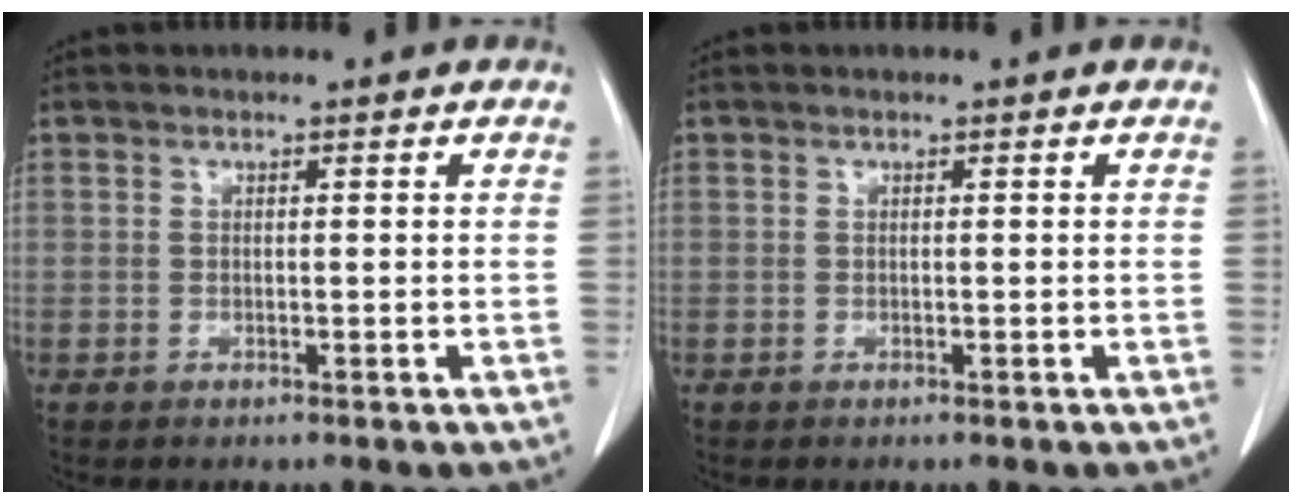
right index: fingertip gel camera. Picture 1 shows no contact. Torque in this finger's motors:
{"motor_torque": [-0.02, -0.02, 0.00, 0.00]}